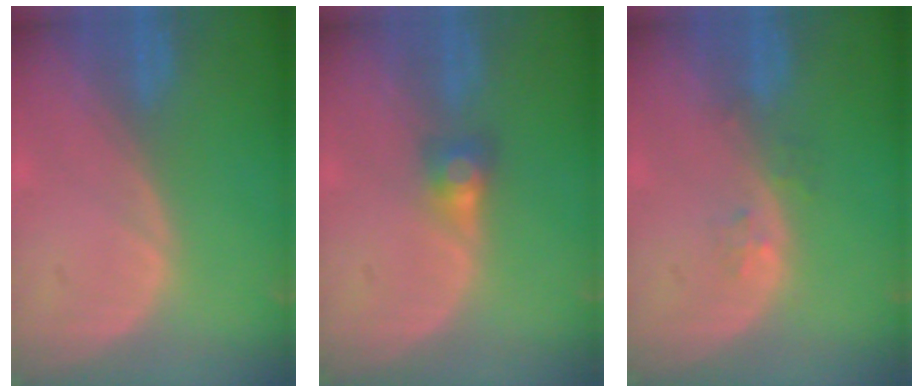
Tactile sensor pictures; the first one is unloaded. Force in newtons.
{"total": 2.7, "press": 2.5, "slide": 0.9}
{"total": 1.6, "press": 1.6, "slide": 0.1}